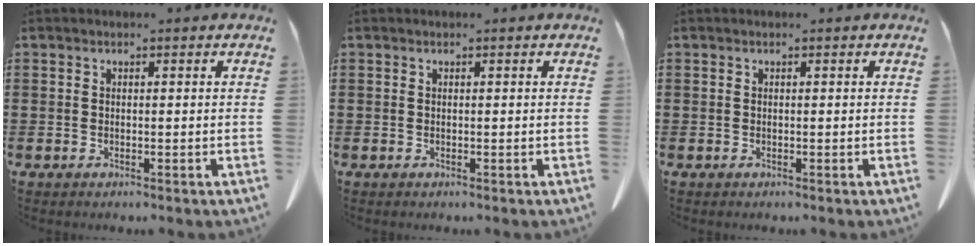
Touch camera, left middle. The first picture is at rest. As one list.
[{"total": 0.0}, {"total": 0.0}]